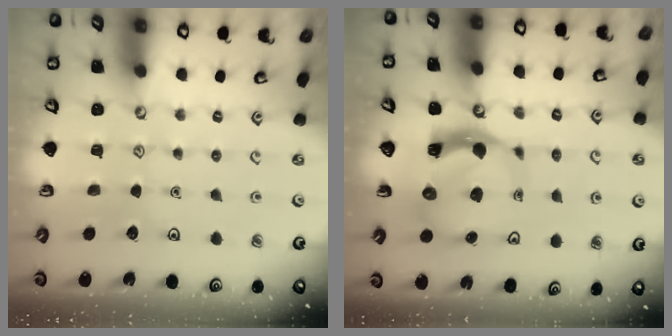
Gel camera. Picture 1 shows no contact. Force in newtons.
{"total": 7.4, "press": 7.3, "slide": 1.1}